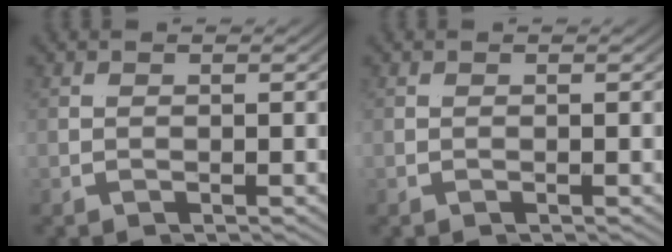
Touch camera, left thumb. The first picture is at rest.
{"total": 0.0}